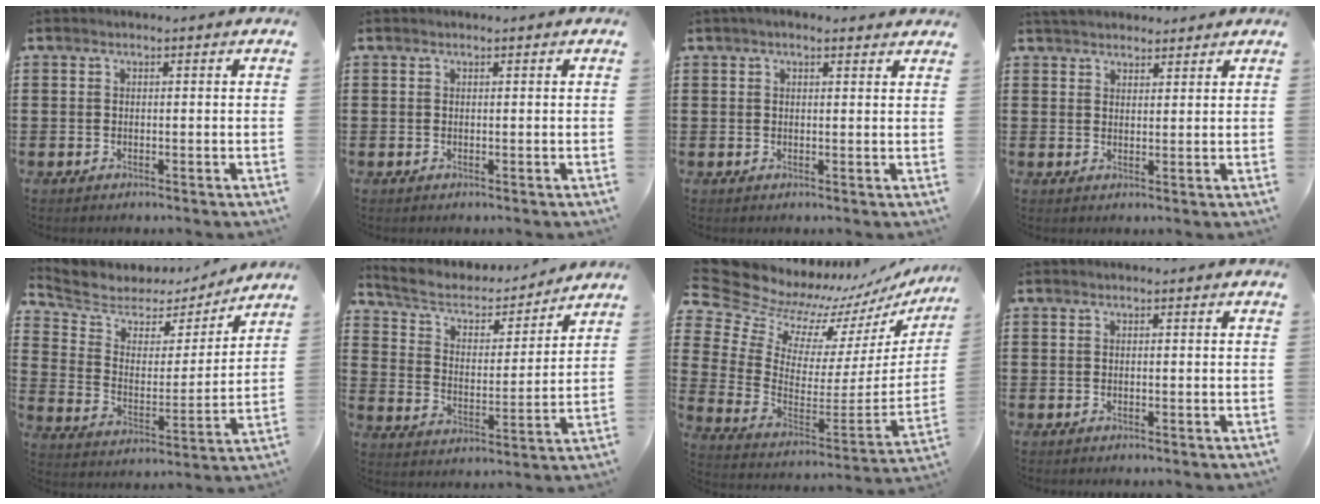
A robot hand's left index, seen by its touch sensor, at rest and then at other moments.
{"total": 0.0}
{"total": 1.9, "force": [1.5, 0.6, 1.1], "torque": [-0.024, 0.006, 0.028]}
{"total": 3.0, "force": [2.9, 0.8, 0.2], "torque": [-0.011, 0.000, 0.057]}
{"total": 5.6, "force": [4.6, 3.1, 0.7], "torque": [-0.054, -0.030, 0.075]}
{"total": 4.9, "force": [4.1, 2.0, 1.8], "torque": [-0.059, -0.024, 0.062]}
{"total": 9.1, "force": [8.4, 3.5, 0.5], "torque": [-0.072, -0.081, 0.149]}
{"total": 0.0}